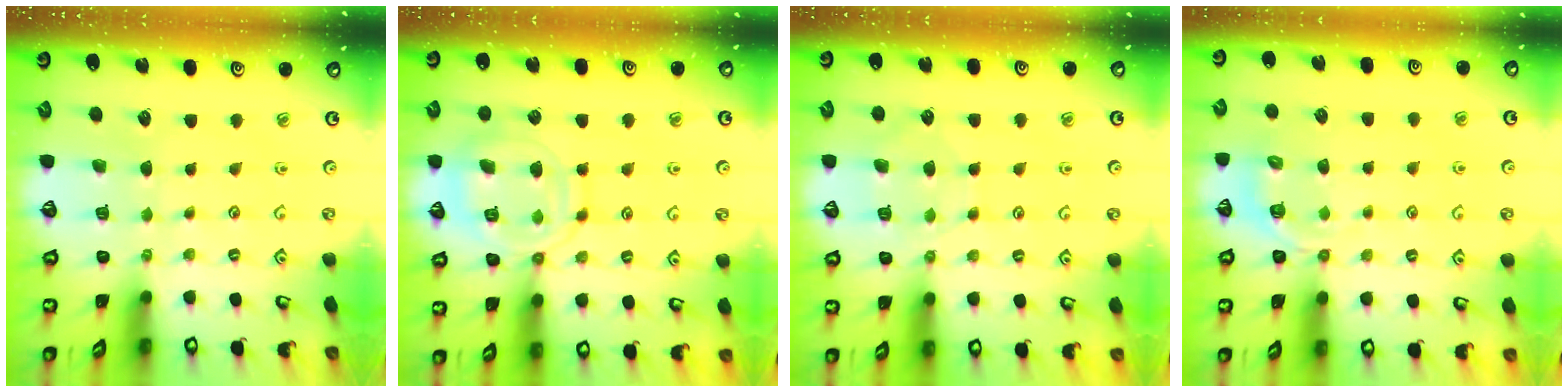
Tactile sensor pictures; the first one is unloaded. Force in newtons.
{"total": 14.4, "press": 14.3, "slide": 1.2}
{"total": 6.4, "press": 6.4, "slide": 0.7}
{"total": 5.0, "press": 4.6, "slide": 2.0}